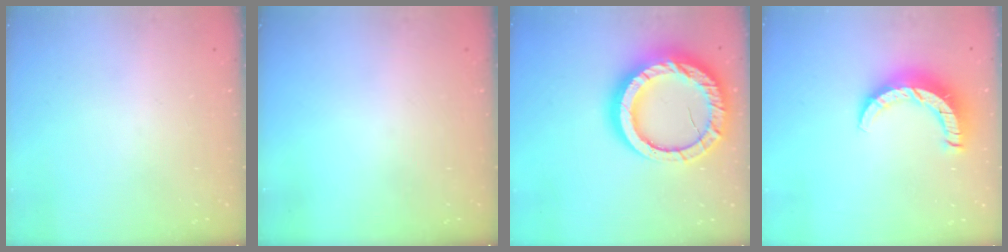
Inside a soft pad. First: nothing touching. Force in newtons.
{"total": 0.0}
{"total": 25.1, "press": 25.0, "slide": 2.5}
{"total": 9.7, "press": 9.7, "slide": 0.2}